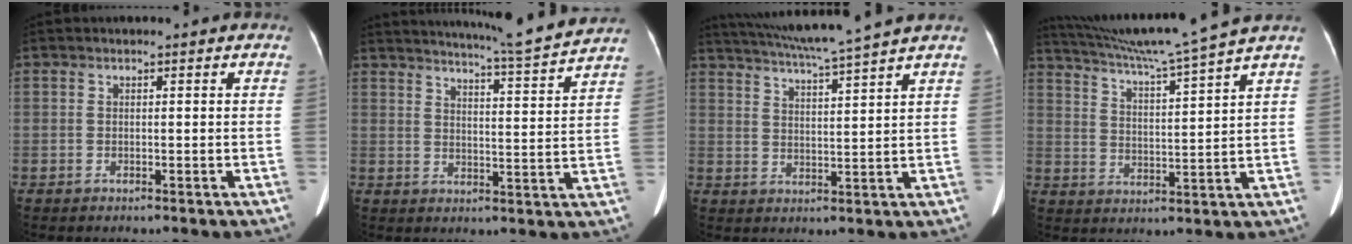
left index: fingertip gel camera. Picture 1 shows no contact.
{"total": 11.5, "force": [10.6, -2.0, 4.0], "torque": [-0.075, -0.027, 0.143]}
{"total": 12.3, "force": [10.8, -2.0, 5.6], "torque": [-0.104, -0.001, 0.162]}
{"total": 14.3, "force": [12.4, -3.1, 6.4], "torque": [-0.117, -0.019, 0.192]}